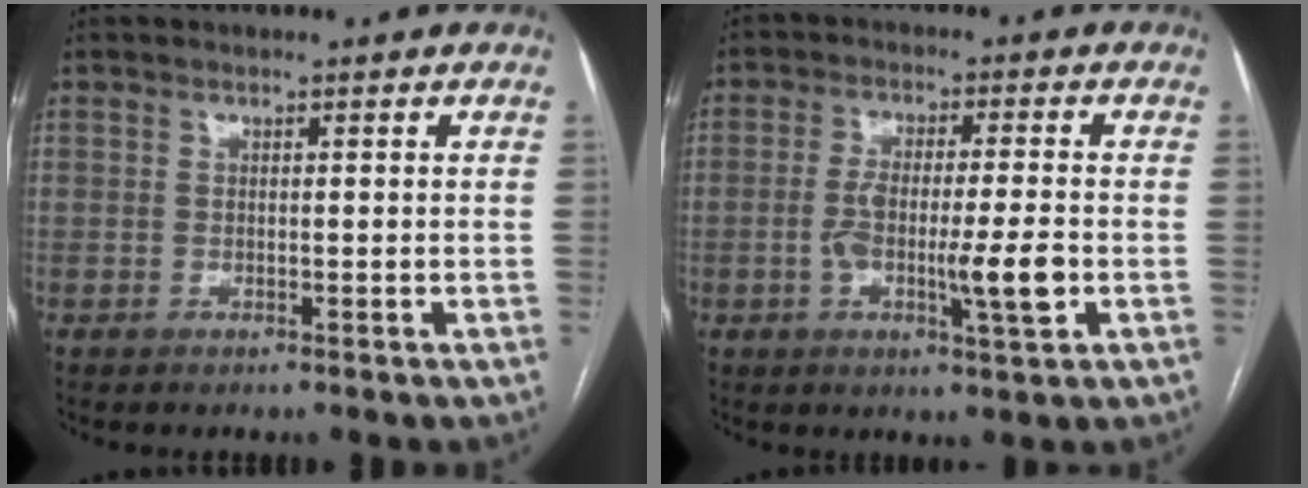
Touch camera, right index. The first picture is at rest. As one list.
[{"total": 8.8, "force": [-2.1, 1.2, 8.5], "torque": [-0.149, -0.002, -0.035]}]